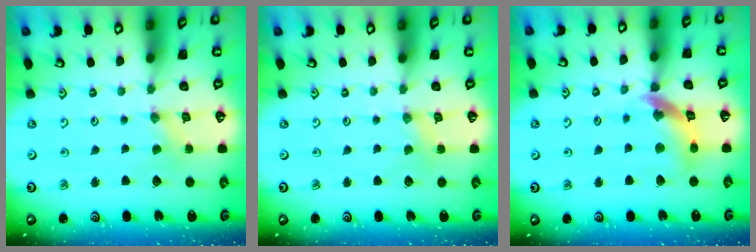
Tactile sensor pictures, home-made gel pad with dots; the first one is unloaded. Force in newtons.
{"total": 2.5, "press": 2.5, "slide": 0.4}
{"total": 13.5, "press": 13.4, "slide": 1.6}